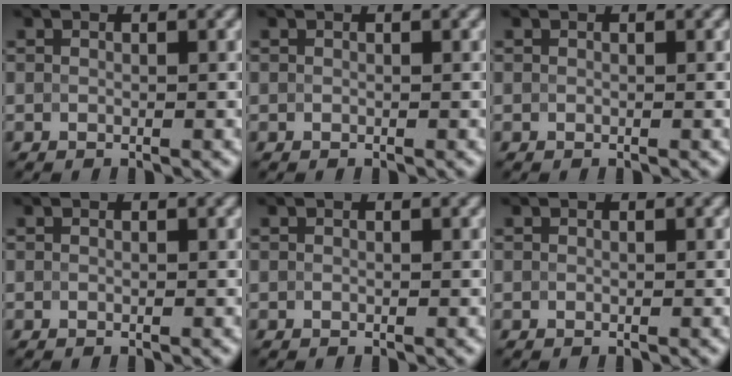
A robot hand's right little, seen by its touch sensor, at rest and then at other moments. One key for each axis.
{"total": 0.0}
{"total": 0.0}
{"total": 0.0}
{"total": 0.0}
{"total": 0.0}